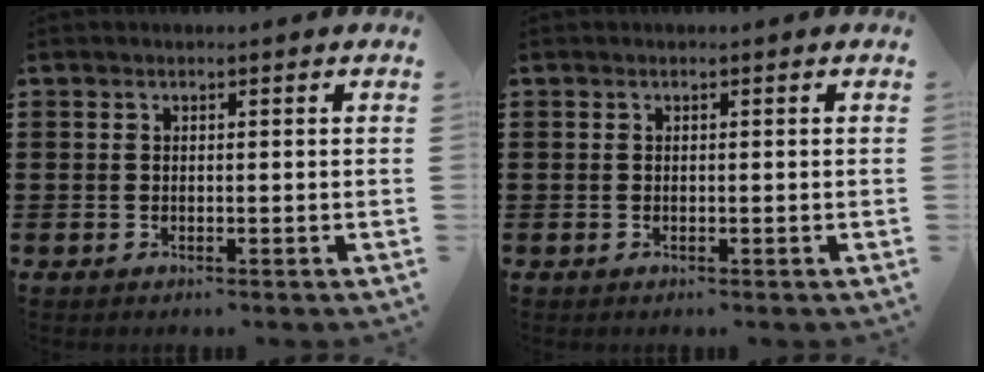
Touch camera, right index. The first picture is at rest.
{"total": 0.0}